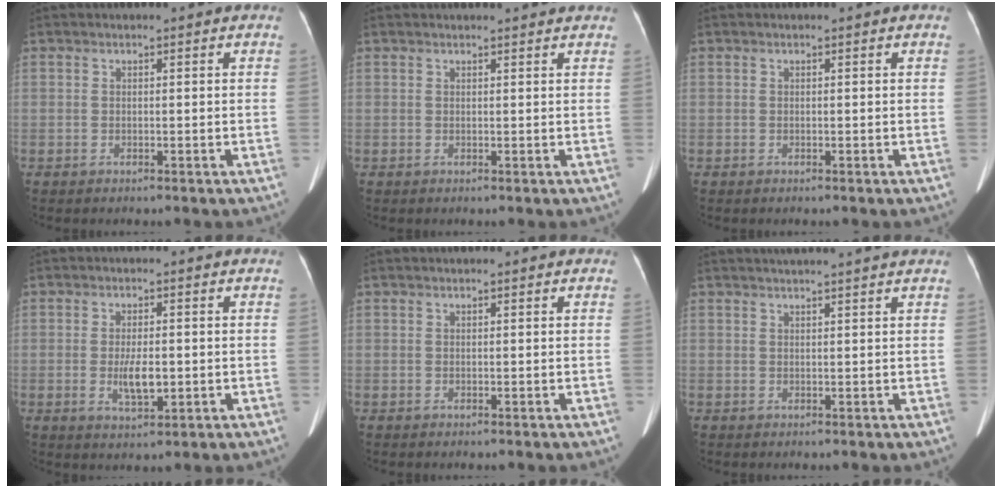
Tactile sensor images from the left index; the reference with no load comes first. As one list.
[{"total": 3.5, "force": [3.3, 0.2, 0.8], "torque": [-0.014, 0.015, 0.035]}, {"total": 0.0}, {"total": 4.4, "force": [-0.8, 1.5, 4.1], "torque": [-0.080, -0.008, -0.011]}, {"total": 0.0}, {"total": 6.3, "force": [5.7, -0.6, 2.6], "torque": [-0.032, 0.025, 0.065]}]